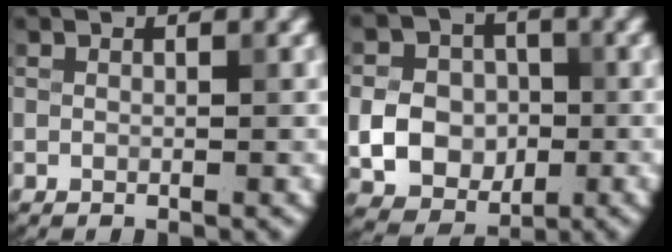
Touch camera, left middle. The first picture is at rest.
{"total": 5.9, "force": [-0.8, 4.9, 3.1], "torque": [-0.053, 0.007, -0.021]}